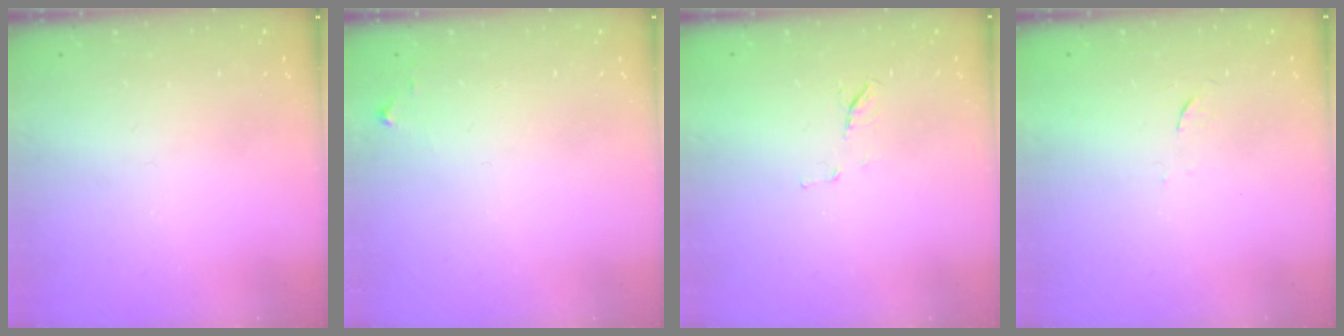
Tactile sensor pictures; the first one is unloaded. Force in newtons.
{"total": 5.0, "press": 5.0, "slide": 0.7}
{"total": 5.4, "press": 5.2, "slide": 1.3}
{"total": 3.7, "press": 3.4, "slide": 1.3}